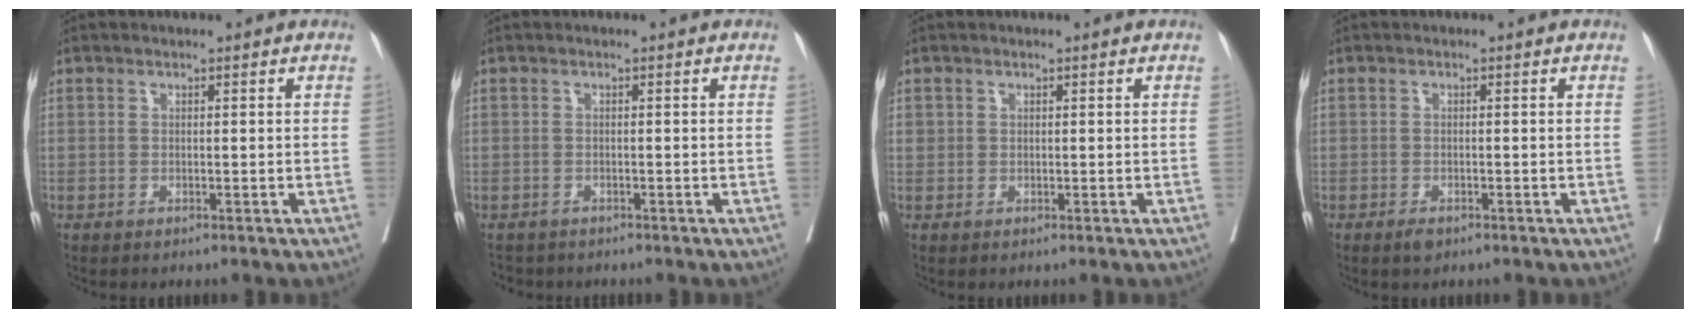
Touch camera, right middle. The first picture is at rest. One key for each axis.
{"total": 2.6, "fx": -2.3, "fy": 1.1, "fz": 0.1, "tx": -0.009, "ty": -0.005, "tz": -0.037}
{"total": 0.9, "fx": 0.3, "fy": 0.8, "fz": 0.2, "tx": 0.008, "ty": 0.004, "tz": 0.003}
{"total": 1.3, "fx": -0.8, "fy": 0.5, "fz": 0.8, "tx": -0.011, "ty": -0.001, "tz": -0.011}